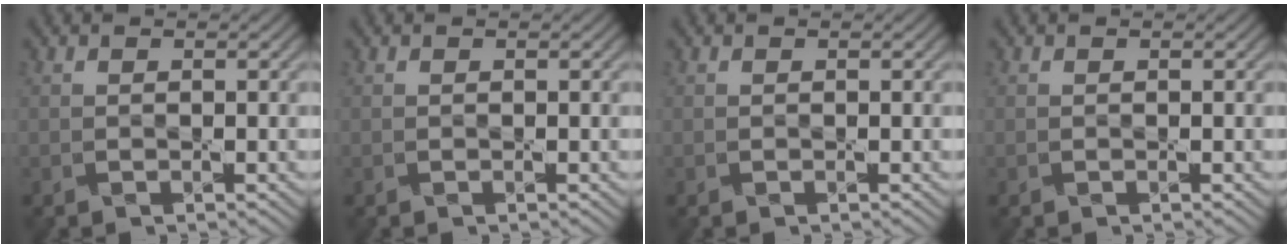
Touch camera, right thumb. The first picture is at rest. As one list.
[{"total": 0.0}, {"total": 0.0}, {"total": 0.0}]